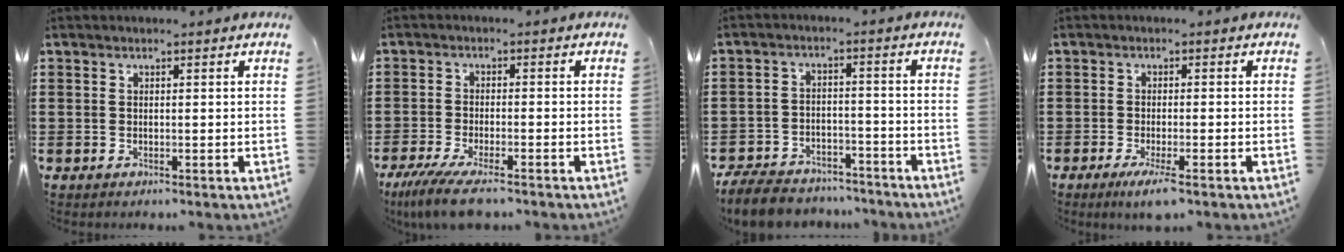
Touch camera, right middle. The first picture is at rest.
{"total": 5.4, "force": [-4.3, 0.5, 3.3], "torque": [-0.082, -0.020, -0.085]}
{"total": 7.1, "force": [-6.7, 1.6, 1.4], "torque": [-0.031, 0.015, -0.133]}
{"total": 3.1, "force": [-1.8, 0.1, 2.6], "torque": [-0.048, -0.009, -0.031]}